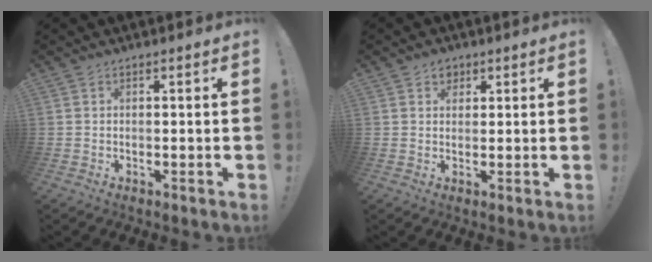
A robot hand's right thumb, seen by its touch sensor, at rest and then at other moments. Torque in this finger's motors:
{"motor_torque": [-0.18, 0.28, 0.12, -0.06, 0.00]}